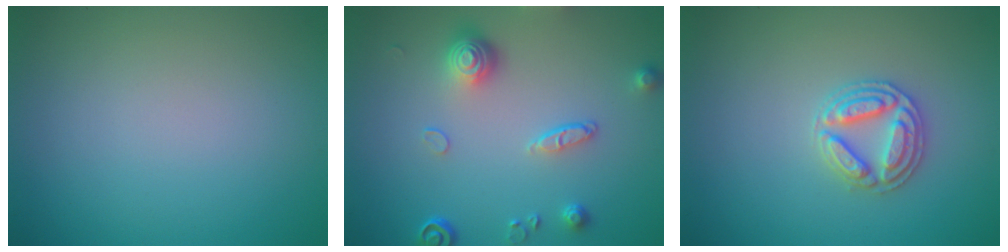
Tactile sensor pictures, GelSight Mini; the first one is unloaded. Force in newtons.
{"total": 3.9, "press": 3.1, "slide": 2.4}
{"total": 2.9, "press": 2.9, "slide": 0.2}